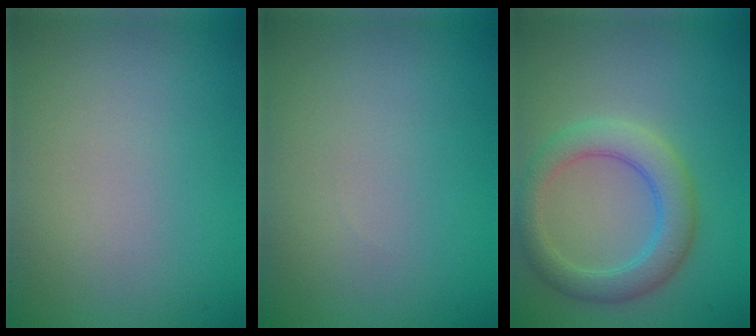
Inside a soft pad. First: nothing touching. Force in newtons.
{"total": 0.0}
{"total": 4.3, "press": 4.3, "slide": 0.2}